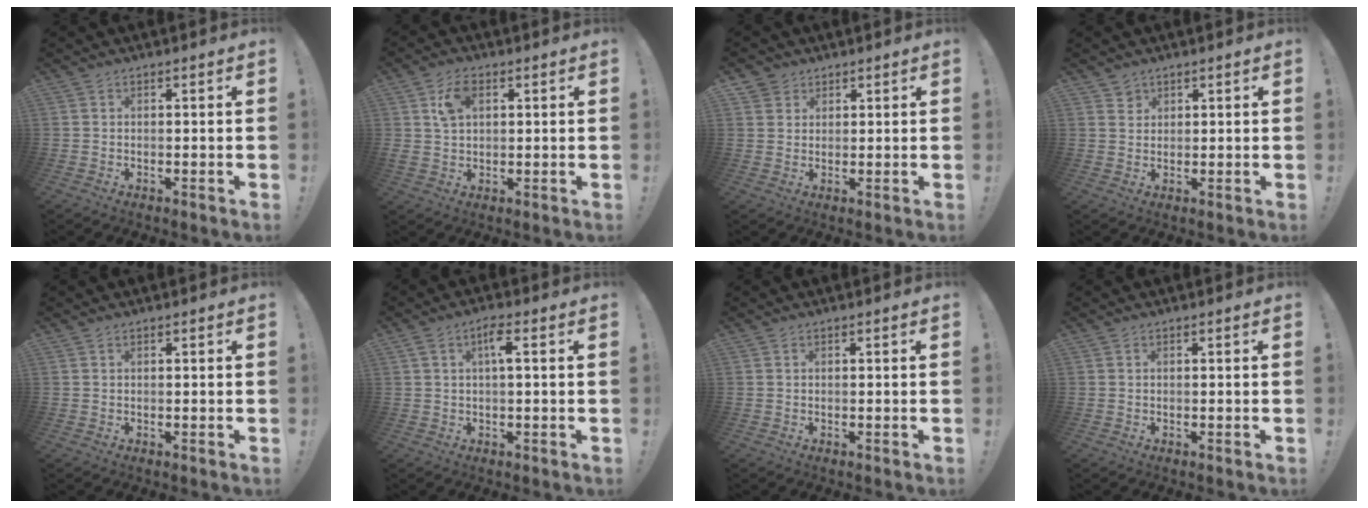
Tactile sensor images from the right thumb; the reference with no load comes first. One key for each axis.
{"total": 6.8, "fx": 2.5, "fy": 4.2, "fz": 4.7, "tx": -0.086, "ty": 0.005, "tz": 0.049}
{"total": 3.2, "fx": 2.0, "fy": 2.5, "fz": 0.2, "tx": -0.001, "ty": -0.010, "tz": 0.037}
{"total": 2.2, "fx": 1.6, "fy": 1.4, "fz": 0.2, "tx": 0.012, "ty": -0.015, "tz": 0.026}
{"total": 0.0}
{"total": 4.5, "fx": 1.4, "fy": 1.0, "fz": 4.2, "tx": -0.075, "ty": 0.005, "tz": 0.017}
{"total": 0.0}
{"total": 0.0}